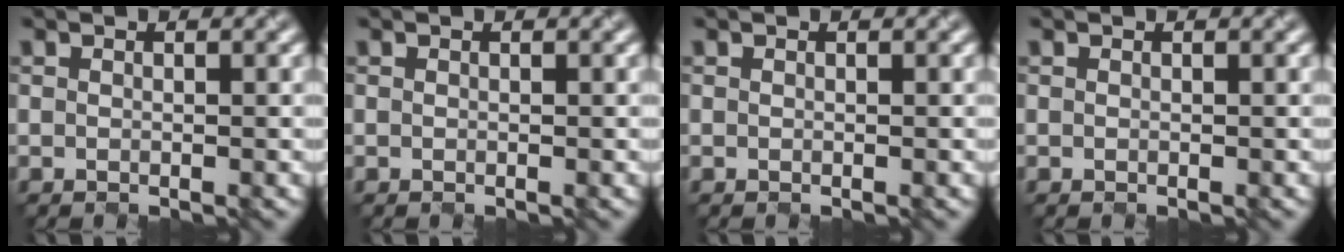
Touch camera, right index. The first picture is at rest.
{"total": 0.0}
{"total": 0.0}
{"total": 0.0}